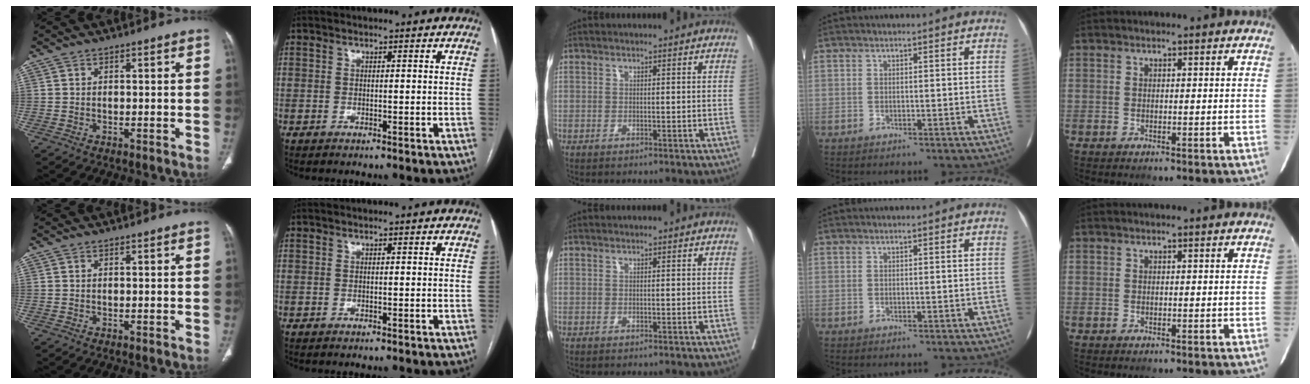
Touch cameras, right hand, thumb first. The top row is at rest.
{}